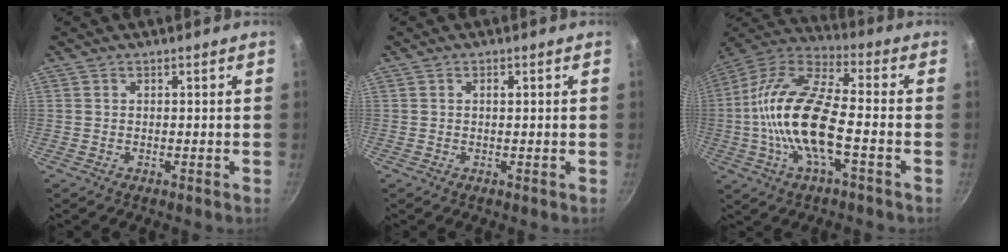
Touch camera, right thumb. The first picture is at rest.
{"total": 0.9, "force": [0.2, 0.4, 0.7], "torque": [-0.011, 0.002, 0.002]}
{"total": 18.4, "force": [-3.2, 7.0, 16.7], "torque": [-0.323, 0.038, -0.077]}